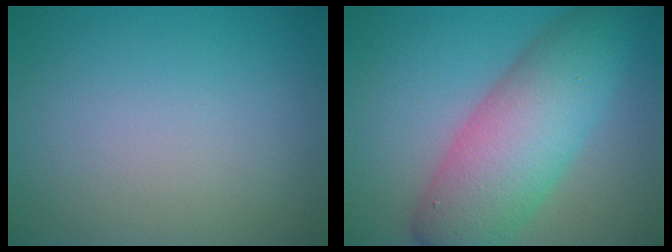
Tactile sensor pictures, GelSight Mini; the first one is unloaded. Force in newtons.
{"total": 9.5, "press": 9.5, "slide": 0.1}